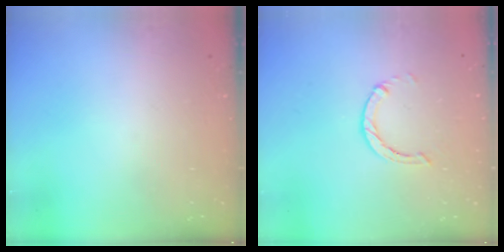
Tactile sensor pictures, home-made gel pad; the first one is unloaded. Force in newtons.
{"total": 1.0, "press": 0.9, "slide": 0.3}